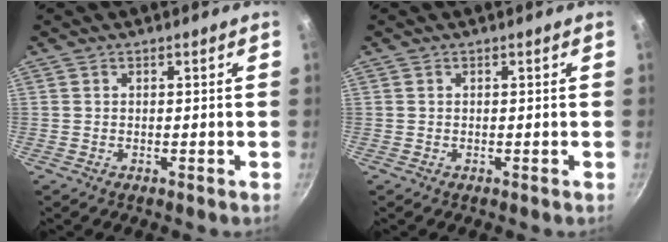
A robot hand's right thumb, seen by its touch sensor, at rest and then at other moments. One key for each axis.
{"total": 0.0}